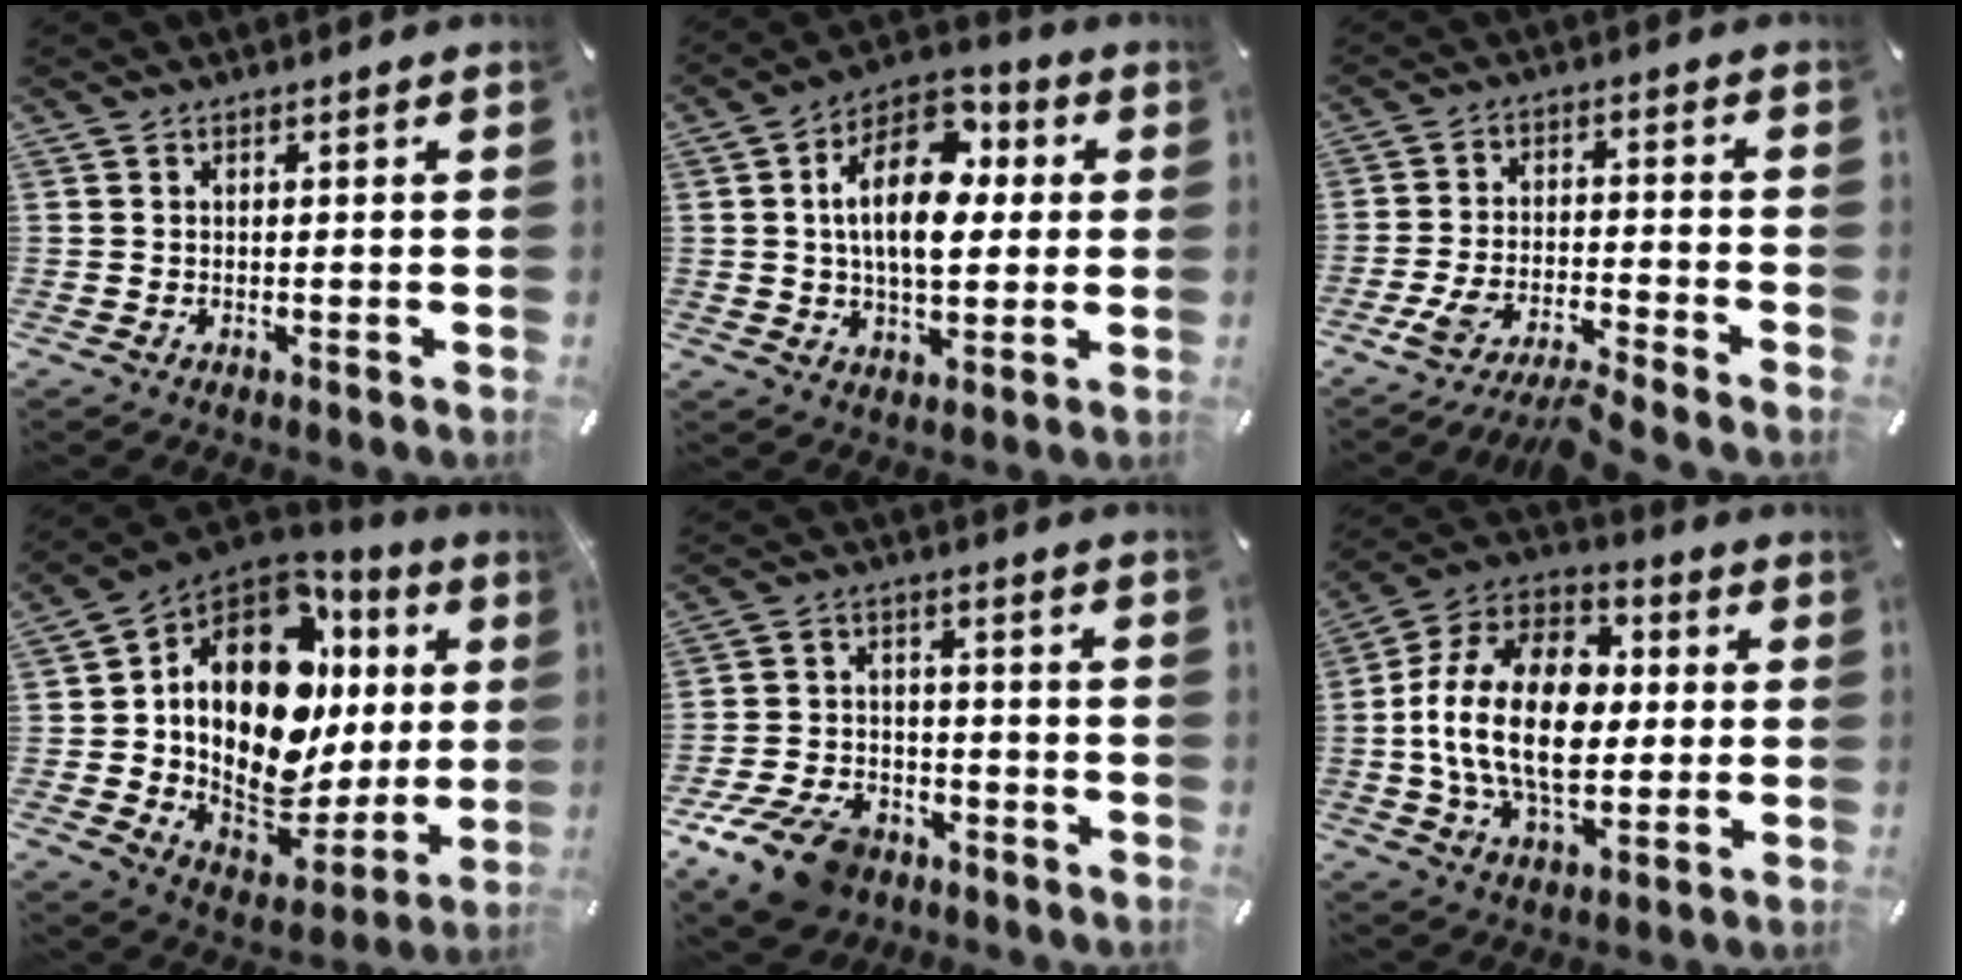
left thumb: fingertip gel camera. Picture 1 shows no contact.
{"total": 16.0, "force": [3.1, 10.2, 11.9], "torque": [-0.214, -0.008, 0.051]}
{"total": 8.6, "force": [-7.1, 1.8, 4.5], "torque": [-0.088, 0.014, -0.137]}
{"total": 21.8, "force": [4.5, 14.3, 15.8], "torque": [-0.274, -0.055, 0.074]}
{"total": 12.2, "force": [-8.0, 7.1, 5.9], "torque": [-0.113, 0.052, -0.144]}
{"total": 20.8, "force": [-1.1, 14.1, 15.3], "torque": [-0.315, 0.014, -0.022]}